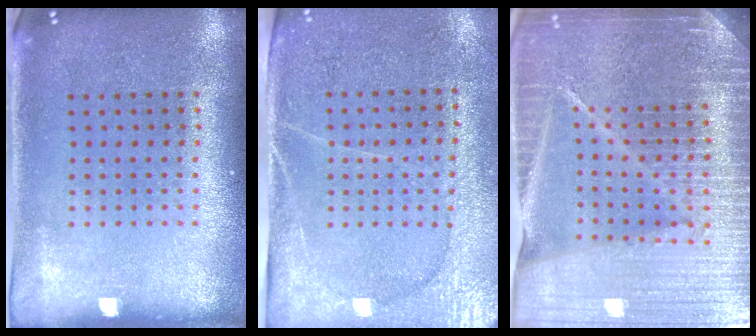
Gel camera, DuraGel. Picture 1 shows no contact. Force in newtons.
{"total": 2.9, "press": 2.7, "slide": 1.2}
{"total": 6.1, "press": 5.4, "slide": 2.9}